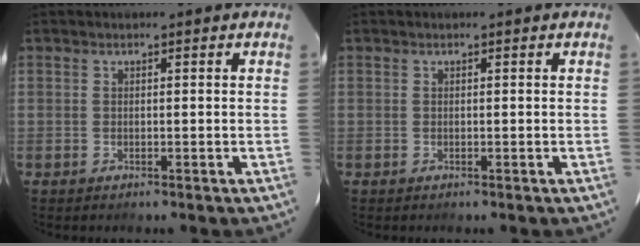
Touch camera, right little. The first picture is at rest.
{"total": 0.0}